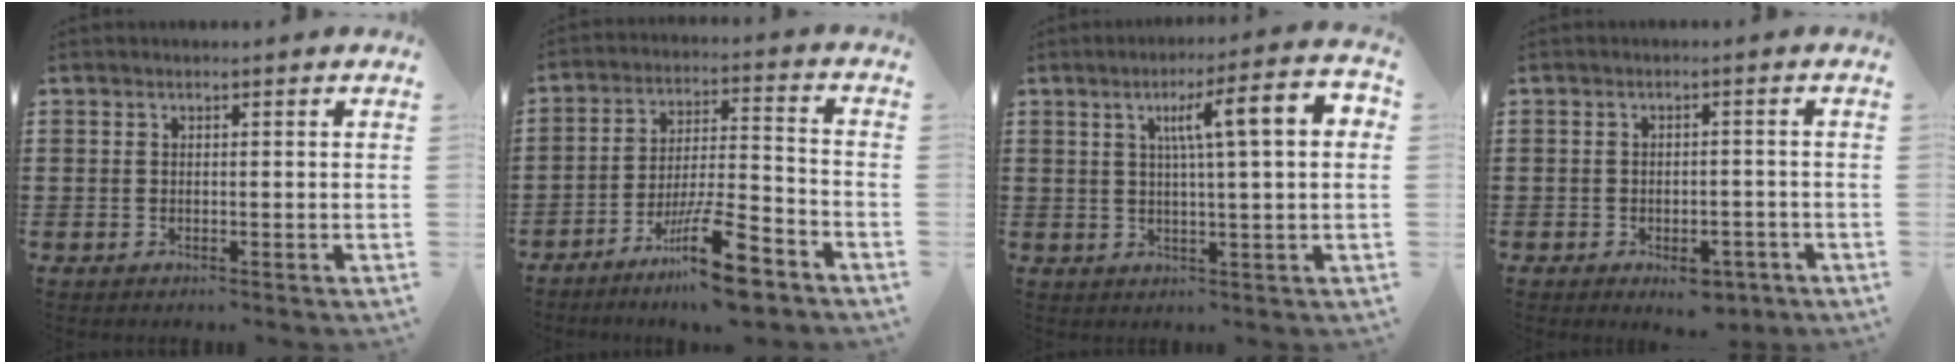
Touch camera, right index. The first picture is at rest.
{"total": 11.5, "force": [-7.6, 2.2, 8.4], "torque": [-0.146, 0.024, -0.139]}
{"total": 8.9, "force": [2.0, 1.2, 8.6], "torque": [-0.151, -0.001, 0.024]}
{"total": 3.4, "force": [-2.5, 1.6, 1.6], "torque": [-0.026, 0.008, -0.047]}